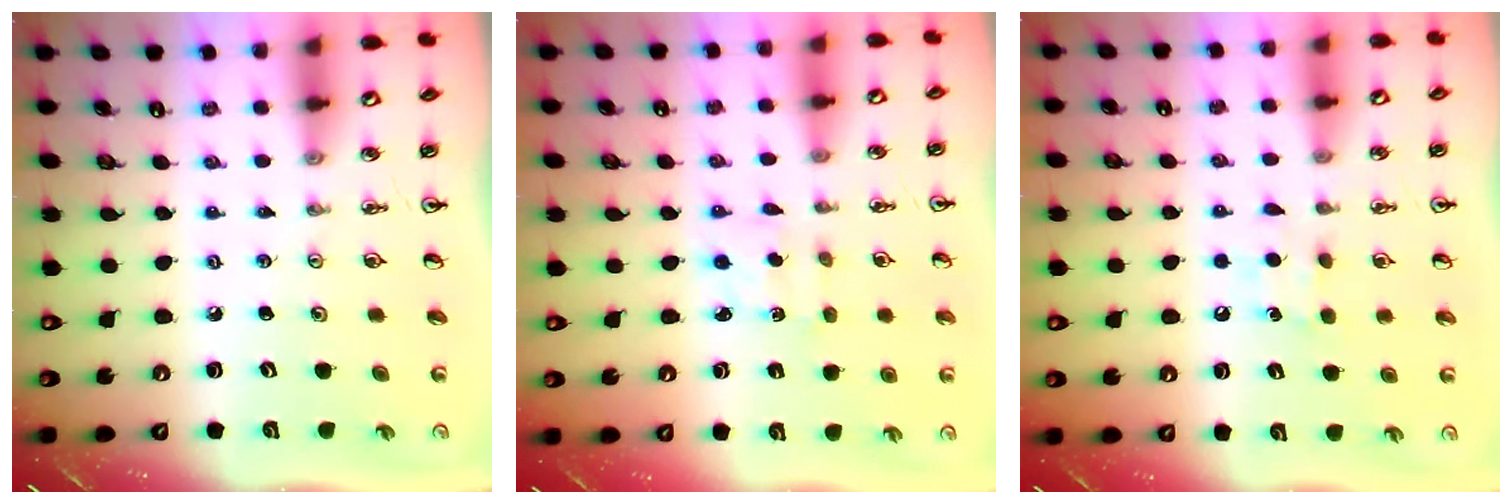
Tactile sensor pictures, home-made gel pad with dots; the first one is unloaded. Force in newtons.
{"total": 1.8, "press": 1.7, "slide": 0.7}
{"total": 5.9, "press": 5.9, "slide": 0.7}